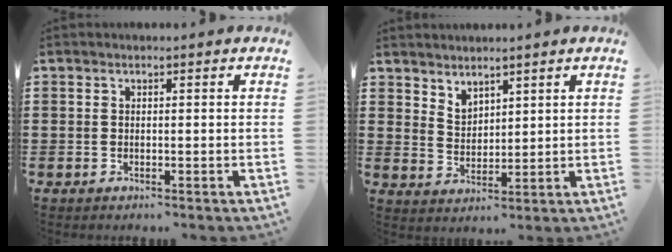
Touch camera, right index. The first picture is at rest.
{"total": 3.1, "force": [2.8, 1.2, -0.1], "torque": [-0.007, -0.005, 0.056]}